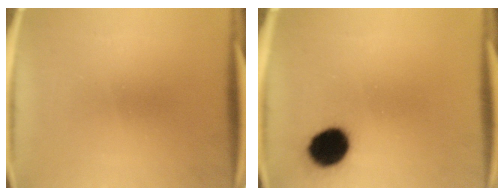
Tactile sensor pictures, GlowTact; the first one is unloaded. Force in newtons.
{"total": 10.3}